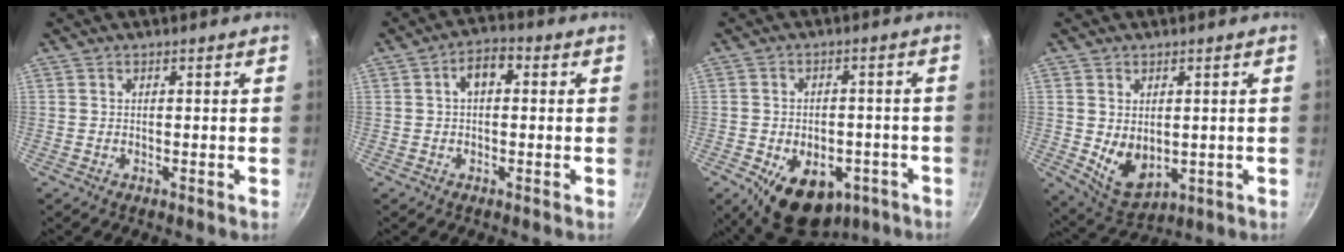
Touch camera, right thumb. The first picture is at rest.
{"total": 5.0, "force": [0.9, 3.0, 3.9], "torque": [-0.053, 0.016, 0.007]}
{"total": 14.1, "force": [-6.5, 9.1, 8.6], "torque": [-0.092, 0.015, -0.079]}
{"total": 7.8, "force": [0.4, 5.4, 5.6], "torque": [-0.080, -0.023, 0.029]}